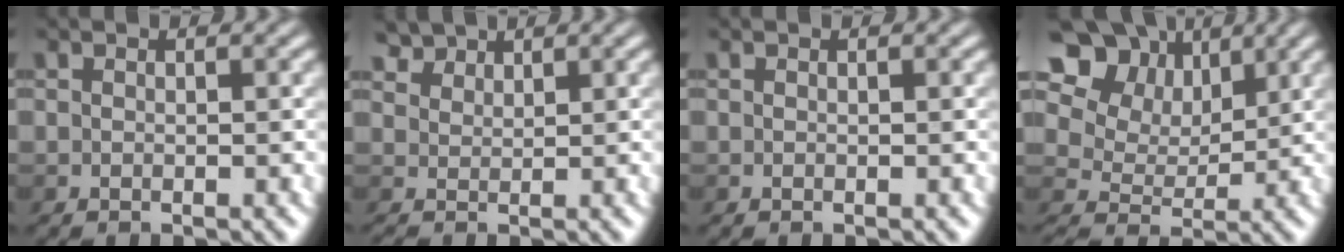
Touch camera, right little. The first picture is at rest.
{"total": 2.9, "force": [2.6, 1.2, 0.5], "torque": [-0.019, 0.002, 0.047]}
{"total": 0.0}
{"total": 11.3, "force": [6.1, 7.4, 5.9], "torque": [-0.113, 0.031, 0.086]}